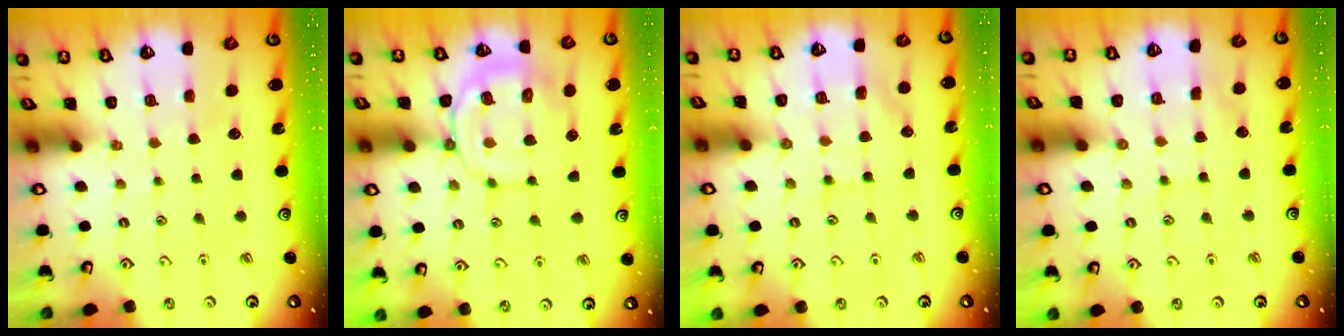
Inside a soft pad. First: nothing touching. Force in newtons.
{"total": 11.7, "press": 11.7, "slide": 1.3}
{"total": 9.9, "press": 9.8, "slide": 1.2}
{"total": 5.1, "press": 5.1, "slide": 0.6}